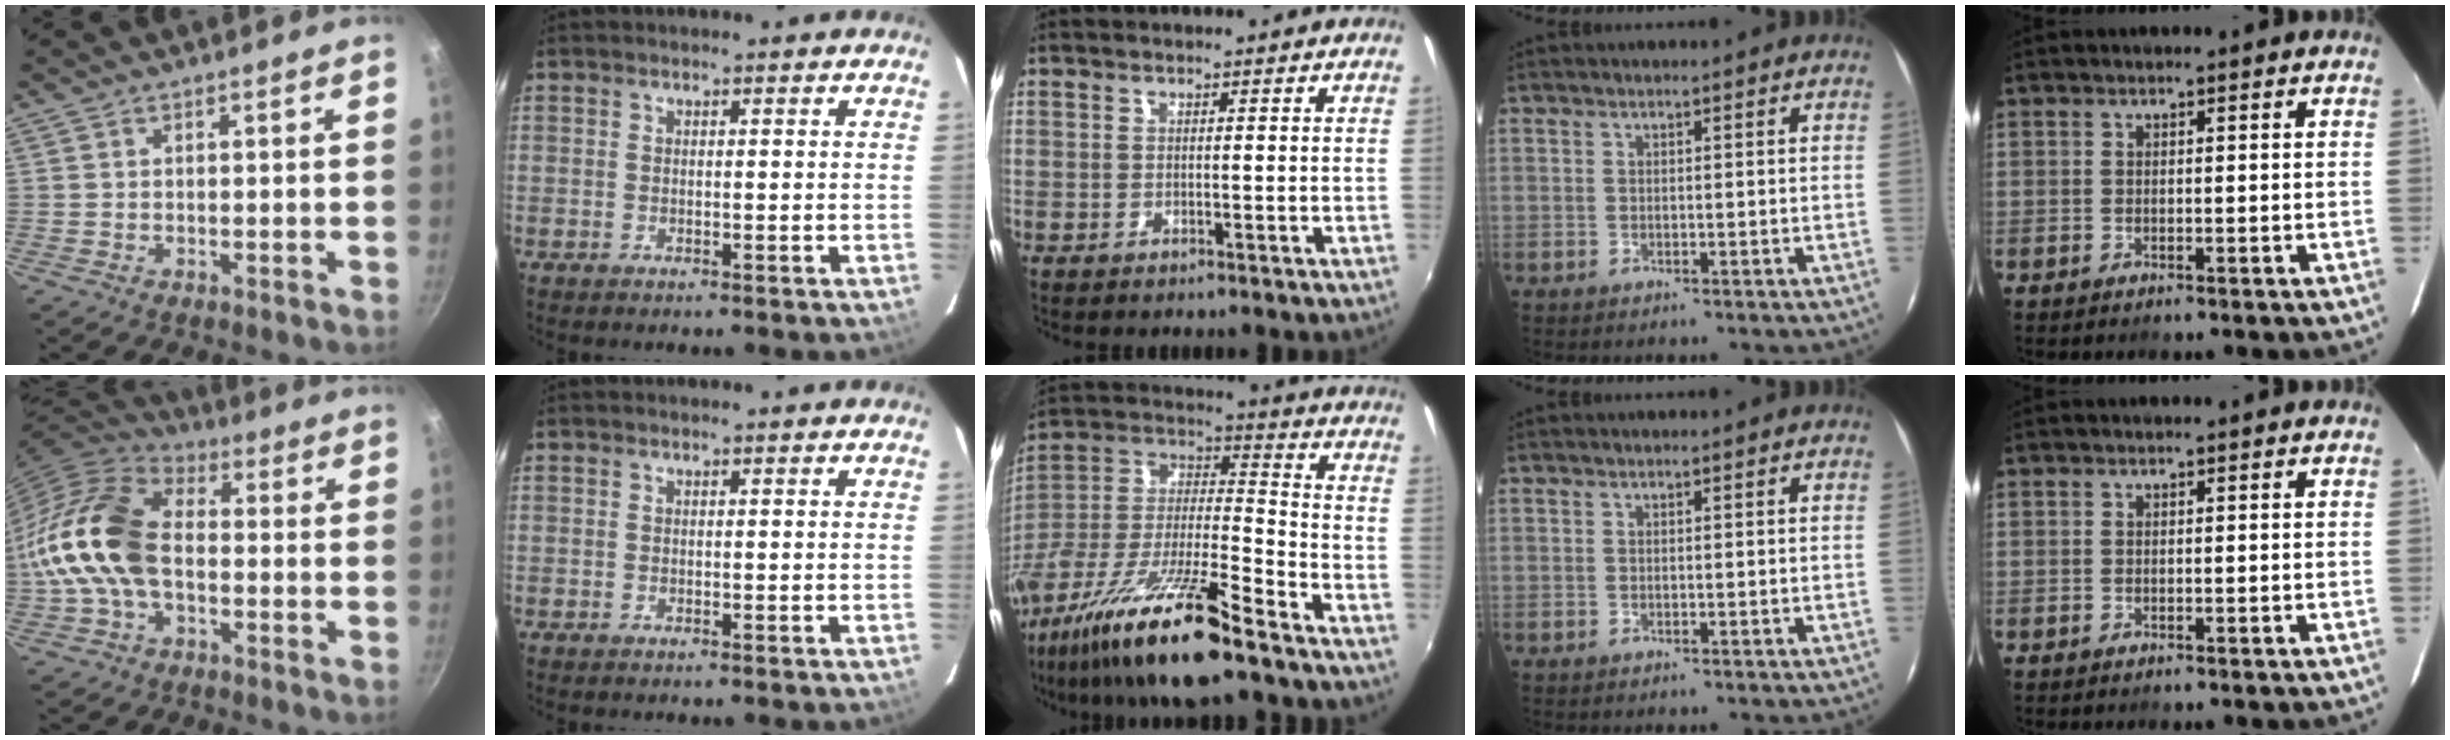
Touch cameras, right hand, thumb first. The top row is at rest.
{"thumb": {"total": 16.2, "force": [-1.9, 10.6, 12.2], "torque": [-0.216, 0.038, -0.052]}, "middle": {"total": 22.4, "force": [-15.6, 3.0, 15.8], "torque": [-0.294, -0.031, -0.283]}}